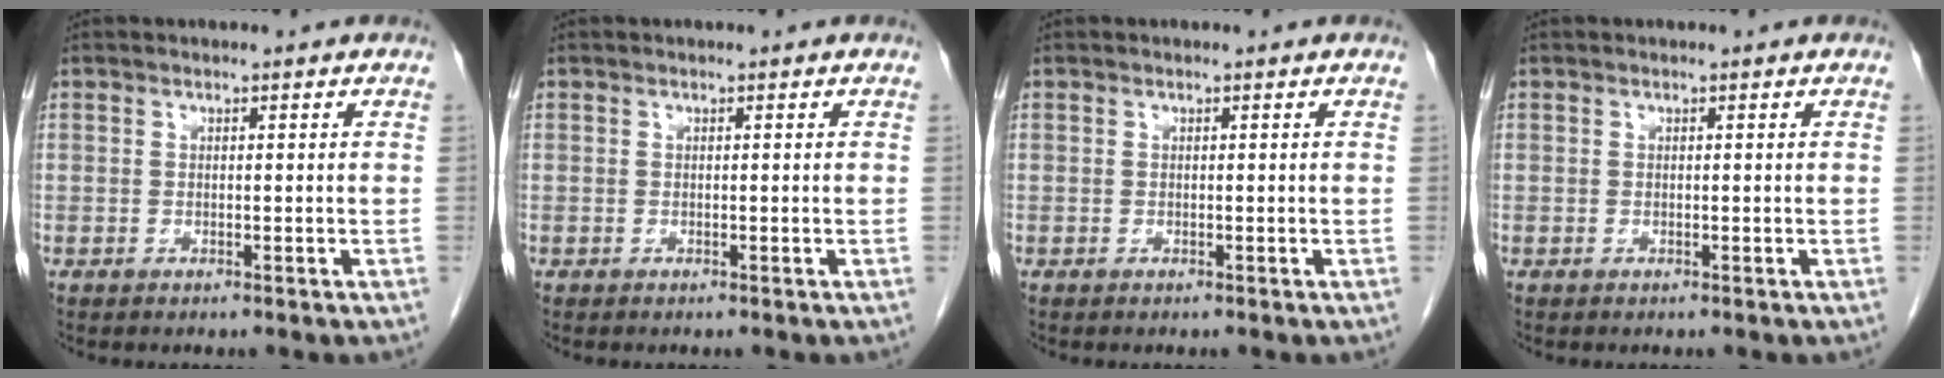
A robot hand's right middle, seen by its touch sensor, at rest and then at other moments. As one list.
[{"total": 0.0}, {"total": 0.0}, {"total": 0.0}]